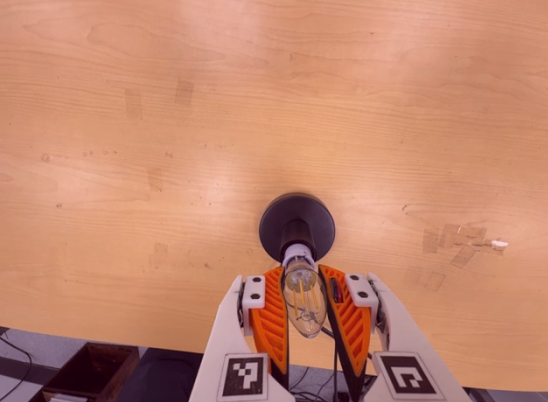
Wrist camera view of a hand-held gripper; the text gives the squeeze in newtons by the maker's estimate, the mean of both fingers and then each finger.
{"total": 20.4, "left": 19.8, "right": 20.9}